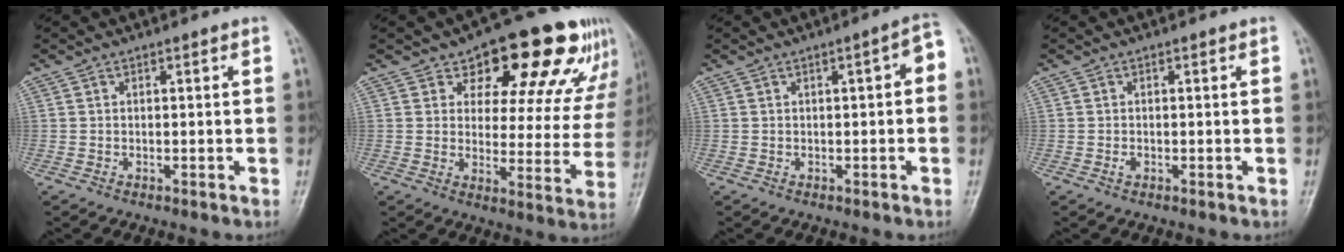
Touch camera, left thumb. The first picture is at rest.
{"total": 19.4, "force": [12.2, 9.7, 11.6], "torque": [-0.096, -0.044, 0.150]}
{"total": 3.7, "force": [0.1, 1.4, 3.5], "torque": [-0.041, 0.019, -0.006]}
{"total": 1.0, "force": [-0.3, 0.7, 0.6], "torque": [-0.008, 0.000, -0.008]}